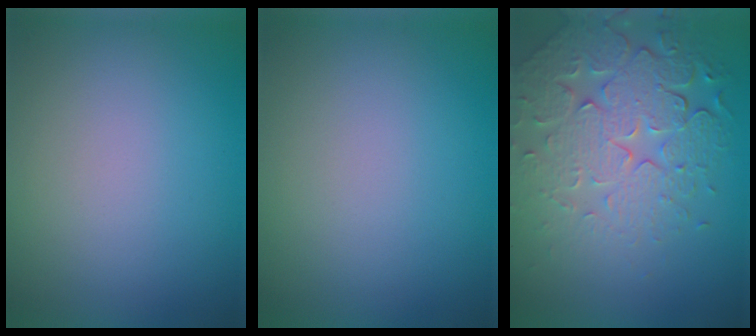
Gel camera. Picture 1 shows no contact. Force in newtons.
{"total": 0.0}
{"total": 7.6, "press": 5.5, "slide": 5.2}